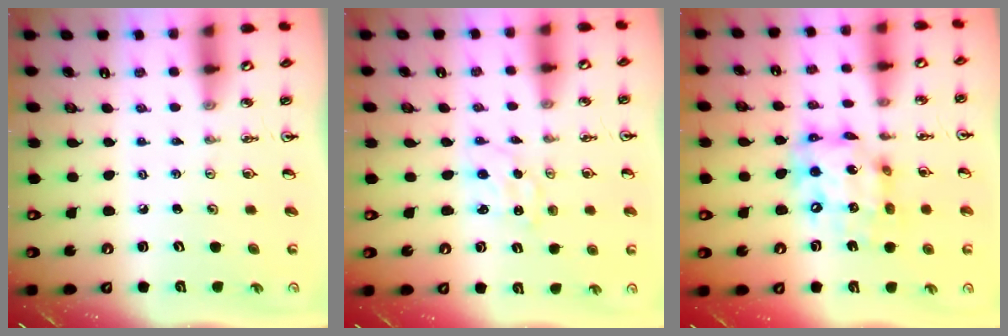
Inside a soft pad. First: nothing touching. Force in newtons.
{"total": 0.6, "press": 0.4, "slide": 0.4}
{"total": 13.6, "press": 13.5, "slide": 1.7}